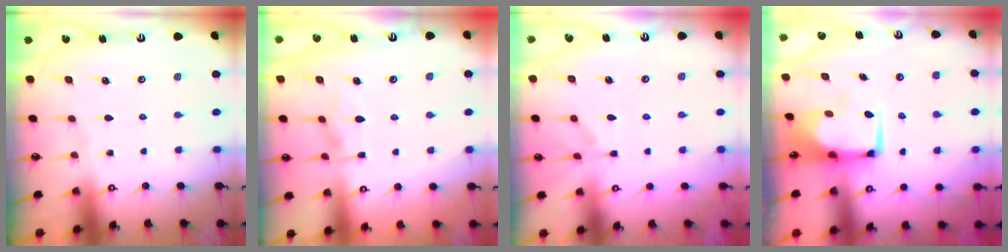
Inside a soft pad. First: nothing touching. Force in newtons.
{"total": 2.2, "press": 1.9, "slide": 1.2}
{"total": 4.4, "press": 4.2, "slide": 1.2}
{"total": 0.0}